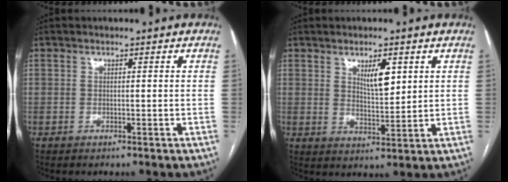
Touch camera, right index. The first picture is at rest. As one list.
[{"total": 5.1, "force": [2.3, 1.6, 4.3], "torque": [-0.076, -0.005, 0.045]}]